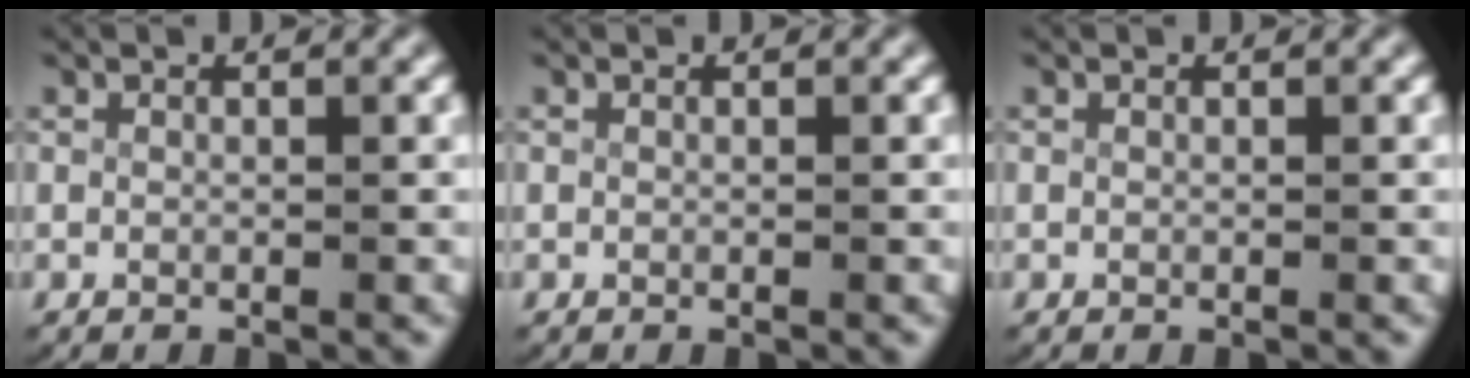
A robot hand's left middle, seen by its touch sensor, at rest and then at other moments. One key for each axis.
{"total": 0.0}
{"total": 0.0}